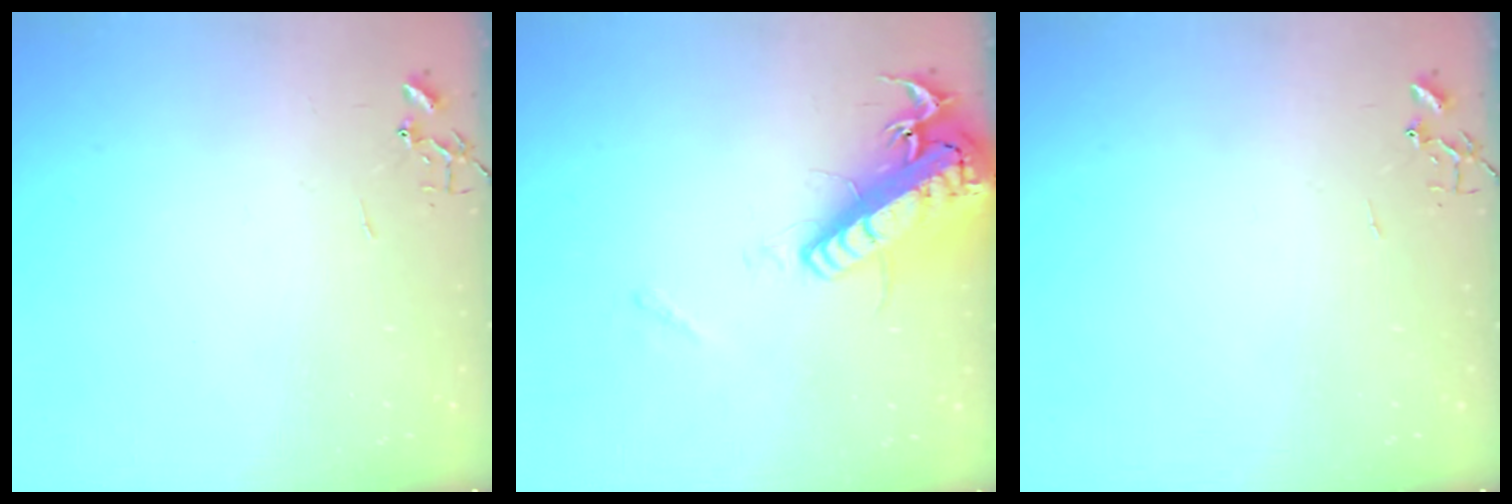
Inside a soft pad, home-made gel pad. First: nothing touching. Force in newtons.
{"total": 20.1, "press": 19.7, "slide": 3.9}
{"total": 0.0}